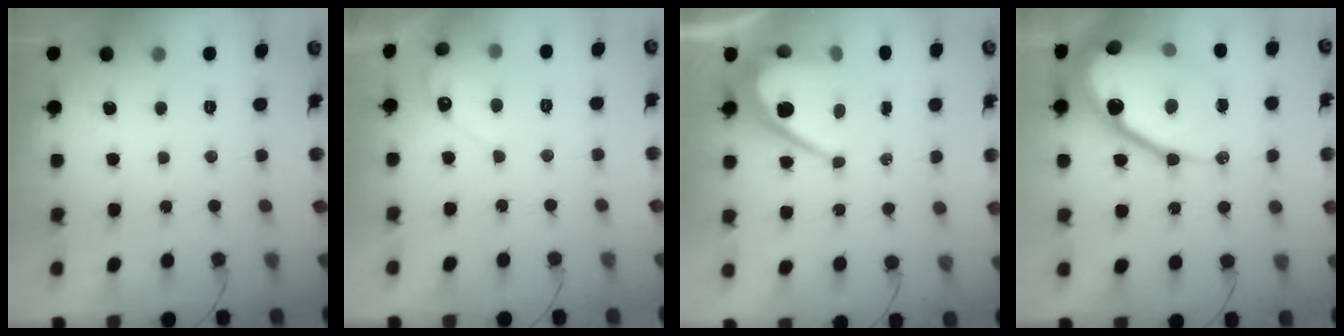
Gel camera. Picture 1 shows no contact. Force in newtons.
{"total": 3.9, "press": 3.9, "slide": 0.2}
{"total": 9.3, "press": 9.3, "slide": 0.7}
{"total": 25.5, "press": 25.4, "slide": 2.3}